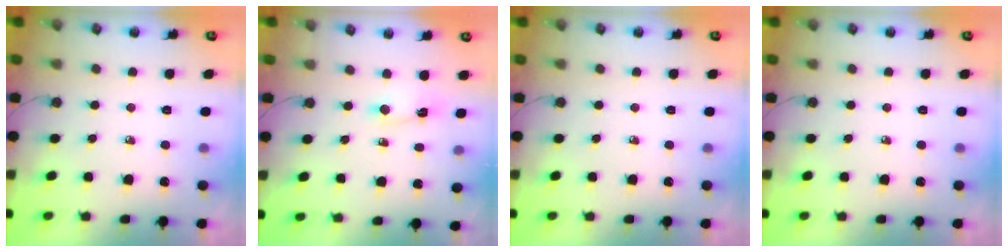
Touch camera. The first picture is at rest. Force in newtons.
{"total": 2.1, "press": 2.1, "slide": 0.3}
{"total": 0.0}
{"total": 0.0}